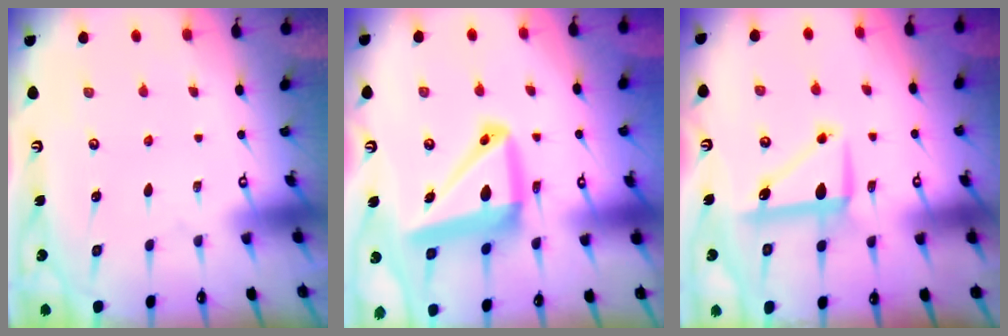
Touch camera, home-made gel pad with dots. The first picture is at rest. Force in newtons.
{"total": 15.1, "press": 15.0, "slide": 1.8}
{"total": 8.7, "press": 8.6, "slide": 1.1}